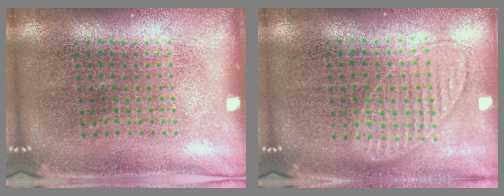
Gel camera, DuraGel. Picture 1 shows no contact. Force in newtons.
{"total": 0.9, "press": 0.9, "slide": 0.1}